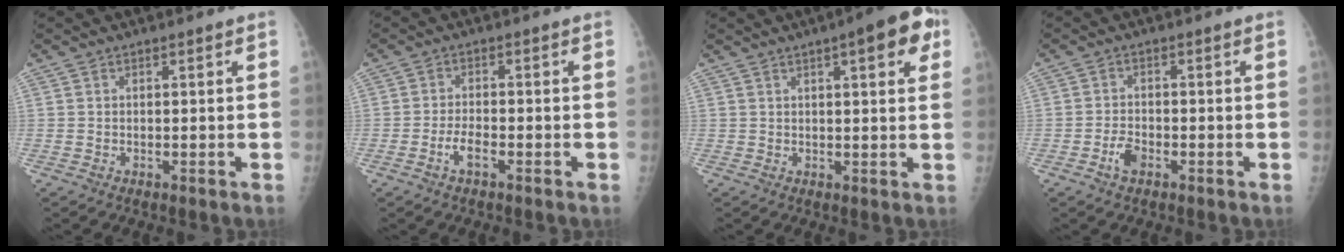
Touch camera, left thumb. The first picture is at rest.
{"total": 3.0, "force": [-1.8, 1.1, 2.2], "torque": [-0.047, 0.012, -0.035]}
{"total": 8.8, "force": [3.8, 2.4, 7.6], "torque": [-0.080, 0.001, 0.042]}
{"total": 3.0, "force": [-1.8, 1.7, 1.6], "torque": [-0.030, 0.009, -0.032]}